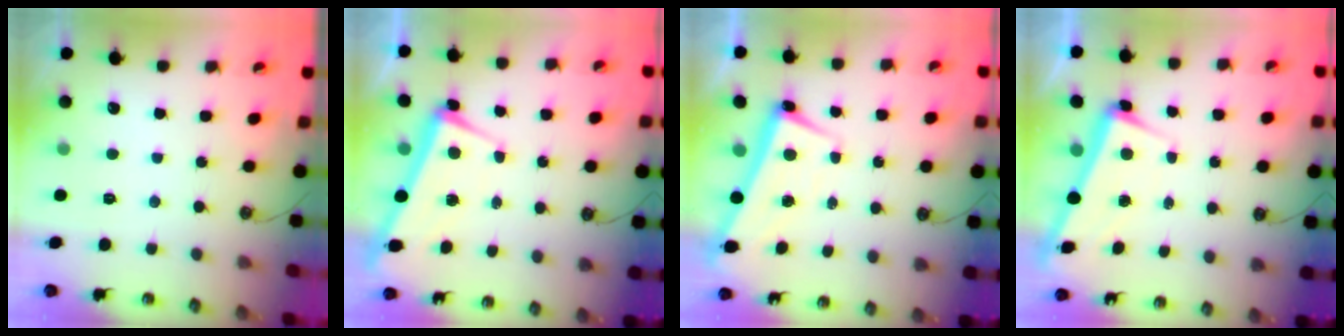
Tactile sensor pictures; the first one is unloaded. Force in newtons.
{"total": 4.0, "press": 3.9, "slide": 1.0}
{"total": 2.4, "press": 2.3, "slide": 0.7}
{"total": 3.3, "press": 3.1, "slide": 1.1}